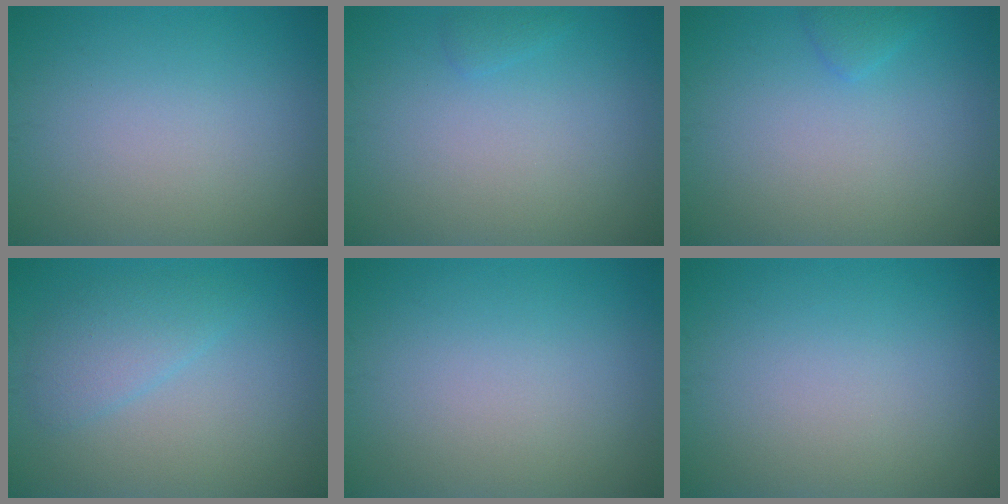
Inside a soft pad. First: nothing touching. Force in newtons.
{"total": 0.7, "press": 0.7, "slide": 0.1}
{"total": 1.0, "press": 1.0, "slide": 0.1}
{"total": 2.5, "press": 2.5, "slide": 0.2}
{"total": 0.0}
{"total": 0.0}